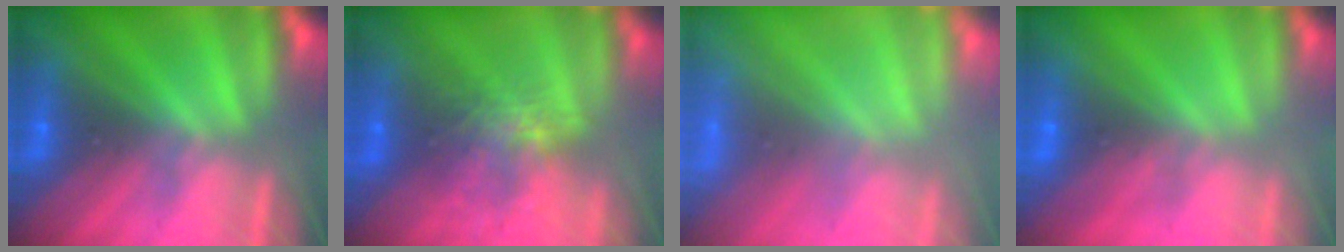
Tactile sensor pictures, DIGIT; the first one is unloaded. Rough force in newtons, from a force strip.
{"total": 7.6}
{"total": 7.5}
{"total": 4.8}